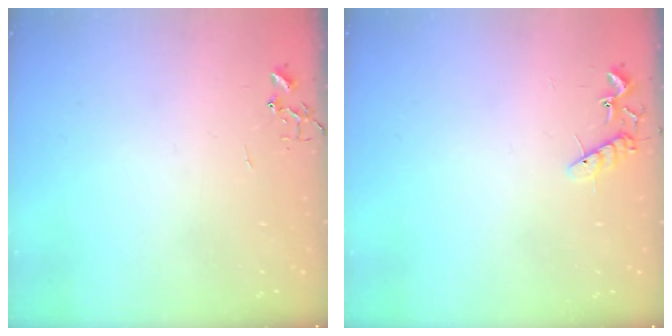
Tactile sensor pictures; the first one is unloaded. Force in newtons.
{"total": 10.4, "press": 10.3, "slide": 0.9}